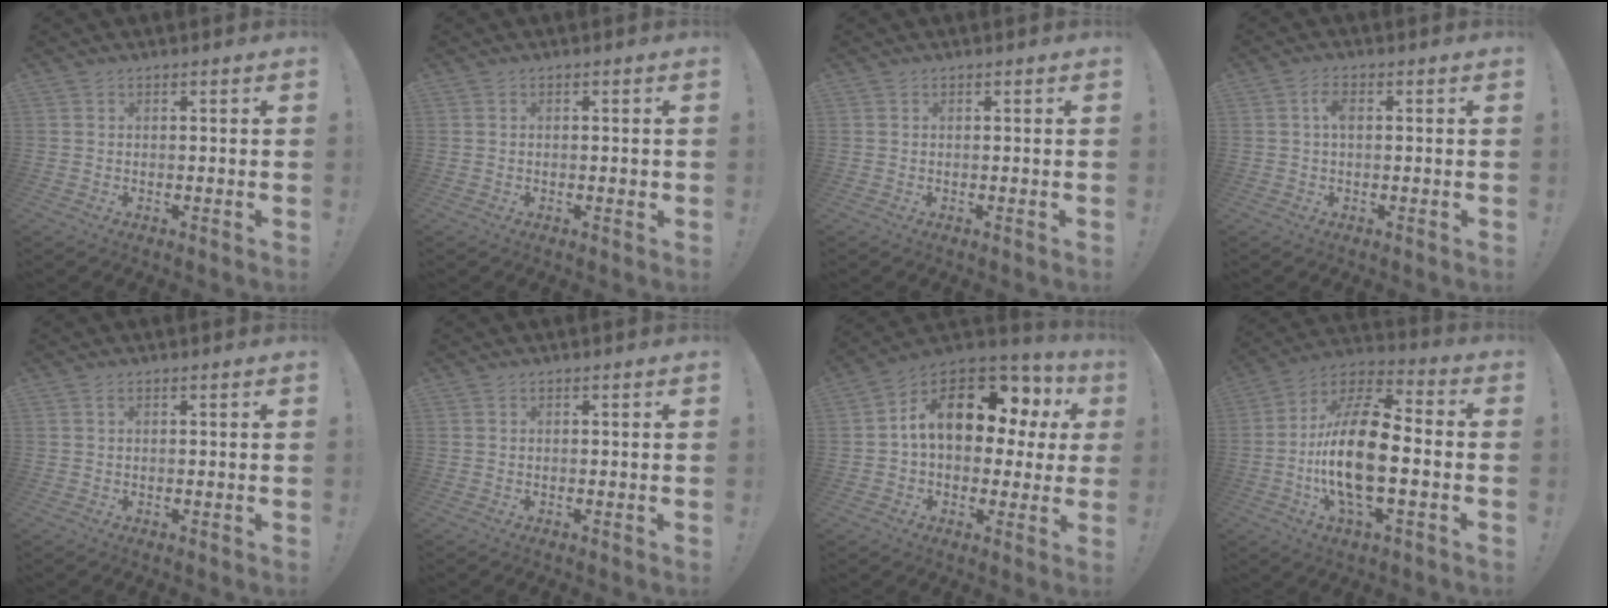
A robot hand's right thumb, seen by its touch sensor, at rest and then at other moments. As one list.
[{"total": 0.9, "force": [-0.3, 0.6, 0.6], "torque": [-0.008, 0.003, -0.005]}, {"total": 0.0}, {"total": 3.1, "force": [0.5, 1.6, 2.6], "torque": [-0.052, 0.009, 0.007]}, {"total": 0.7, "force": [0.3, 0.3, 0.6], "torque": [-0.012, 0.002, 0.004]}, {"total": 0.0}, {"total": 16.4, "force": [5.8, 9.6, 12.0], "torque": [-0.176, -0.029, 0.096]}, {"total": 19.7, "force": [-3.5, 8.3, 17.6], "torque": [-0.346, 0.013, -0.062]}]